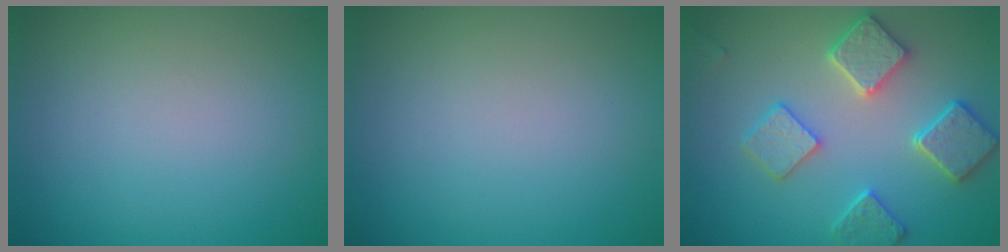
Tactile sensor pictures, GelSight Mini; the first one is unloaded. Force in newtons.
{"total": 0.0}
{"total": 4.8, "press": 4.5, "slide": 1.6}